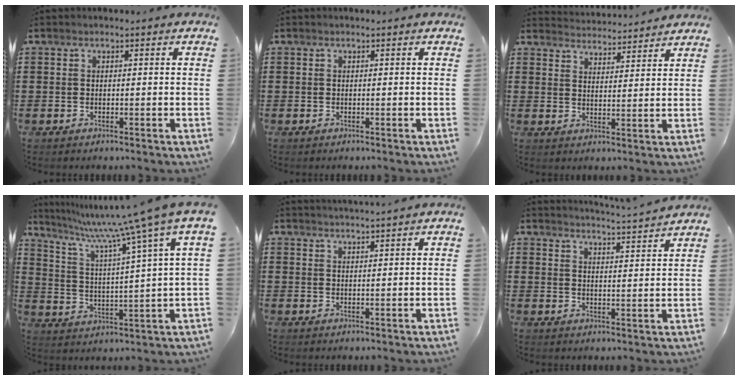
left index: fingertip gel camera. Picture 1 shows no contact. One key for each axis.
{"total": 0.0}
{"total": 3.8, "fx": 3.8, "fy": -0.2, "fz": -0.2, "tx": -0.008, "ty": -0.021, "tz": 0.068}
{"total": 9.7, "fx": 7.7, "fy": -1.1, "fz": 5.7, "tx": -0.142, "ty": -0.051, "tz": 0.121}
{"total": 1.5, "fx": 1.4, "fy": -0.5, "fz": 0.1, "tx": -0.002, "ty": -0.001, "tz": 0.028}
{"total": 3.7, "fx": 3.5, "fy": -0.9, "fz": 0.4, "tx": -0.020, "ty": -0.025, "tz": 0.060}